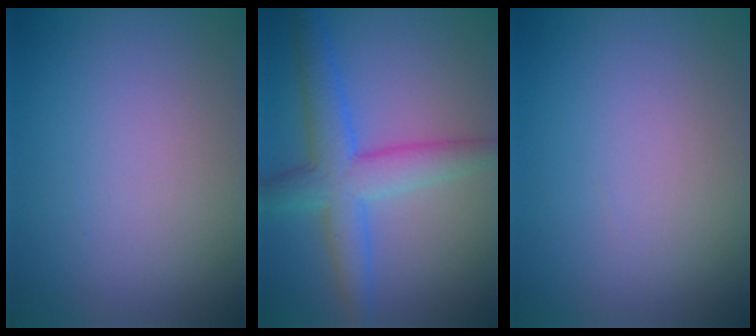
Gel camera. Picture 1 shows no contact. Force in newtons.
{"total": 5.9, "press": 5.9, "slide": 0.1}
{"total": 0.0}